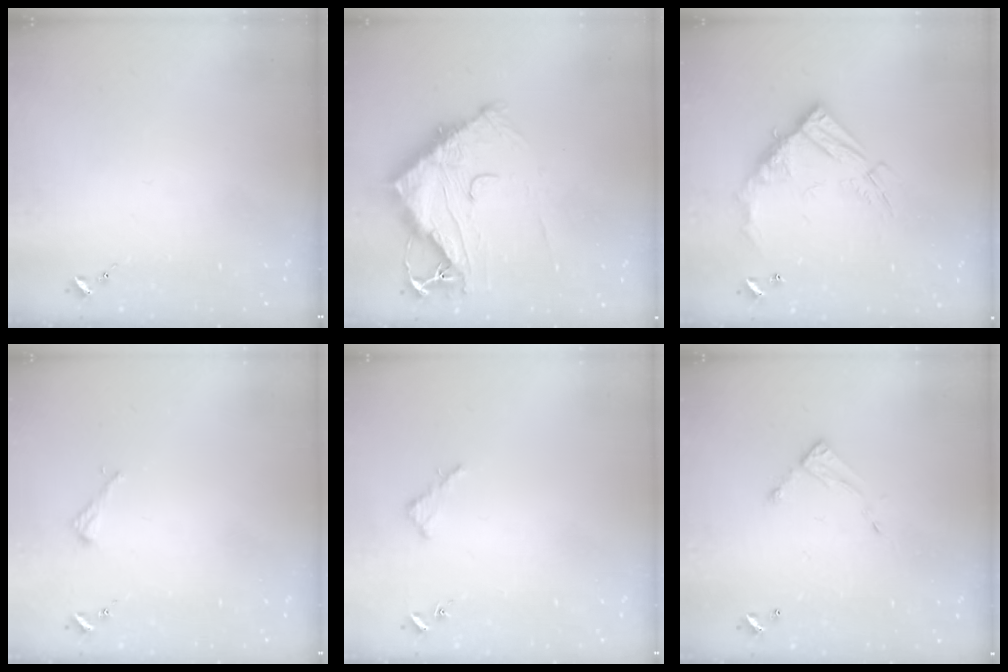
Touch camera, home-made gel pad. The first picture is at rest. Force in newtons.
{"total": 14.7, "press": 14.6, "slide": 1.5}
{"total": 16.2, "press": 16.2, "slide": 1.4}
{"total": 2.2, "press": 2.2, "slide": 0.2}
{"total": 2.6, "press": 2.6, "slide": 0.2}
{"total": 5.5, "press": 5.5, "slide": 0.3}